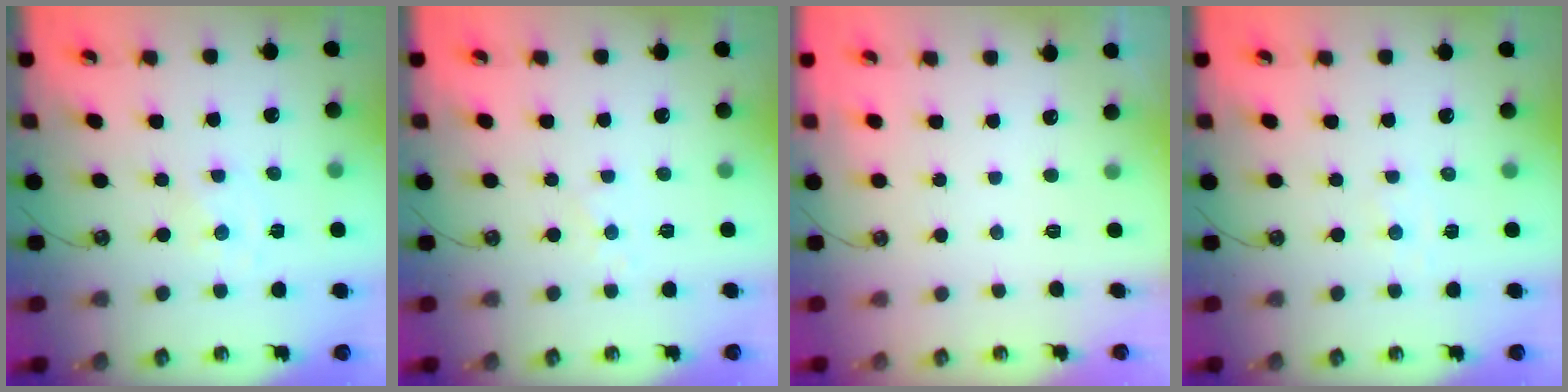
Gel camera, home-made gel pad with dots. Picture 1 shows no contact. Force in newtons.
{"total": 4.6, "press": 4.6, "slide": 0.6}
{"total": 0.0}
{"total": 1.4, "press": 1.4, "slide": 0.4}